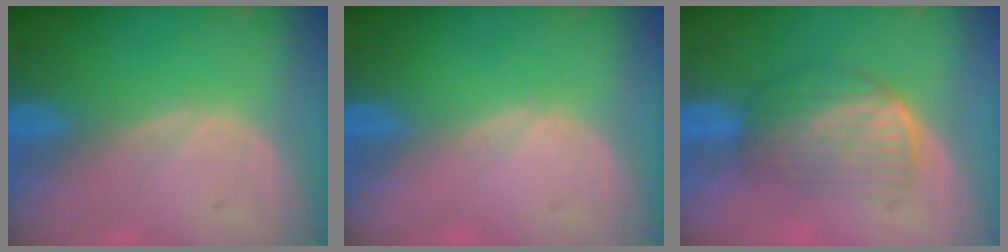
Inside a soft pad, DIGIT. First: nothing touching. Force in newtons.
{"total": 0.0}
{"total": 7.1, "press": 6.0, "slide": 3.8}